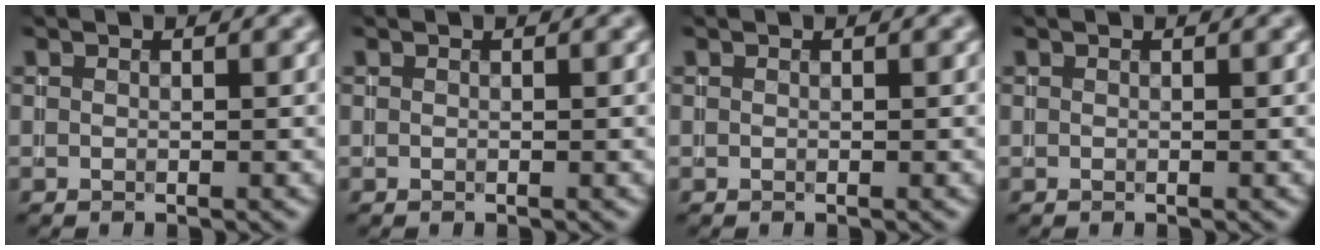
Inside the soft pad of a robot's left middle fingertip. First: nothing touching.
{"total": 0.0}
{"total": 0.0}
{"total": 0.0}